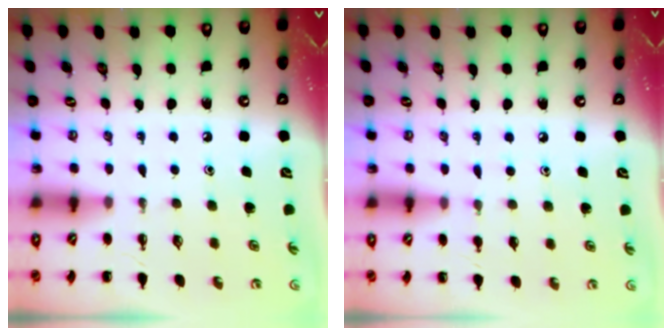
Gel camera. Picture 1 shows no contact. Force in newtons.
{"total": 5.5, "press": 5.2, "slide": 1.8}